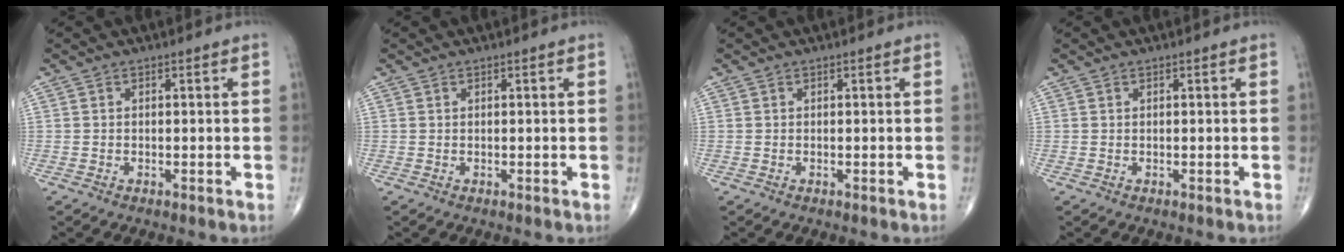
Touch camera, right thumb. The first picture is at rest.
{"total": 0.0}
{"total": 0.0}
{"total": 0.0}